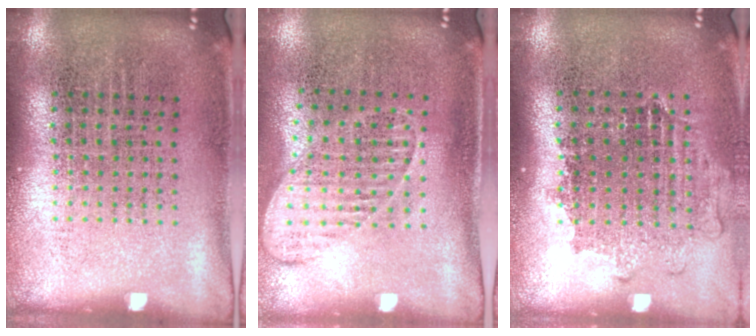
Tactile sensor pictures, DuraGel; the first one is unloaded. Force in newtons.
{"total": 1.4, "press": 1.2, "slide": 0.8}
{"total": 1.0, "press": 1.0, "slide": 0.4}